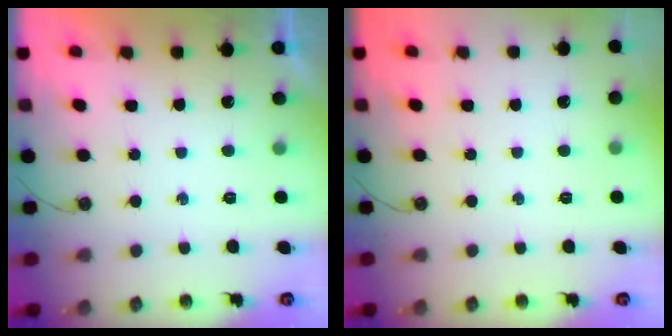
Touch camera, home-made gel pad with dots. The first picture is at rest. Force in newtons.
{"total": 0.0}